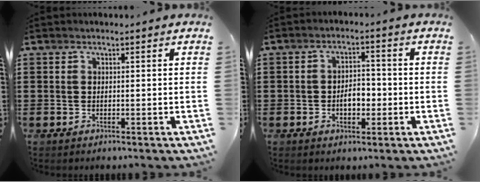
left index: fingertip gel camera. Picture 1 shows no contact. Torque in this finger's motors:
{"motor_torque": [0.13, 0.09, 0.32, 0.06]}